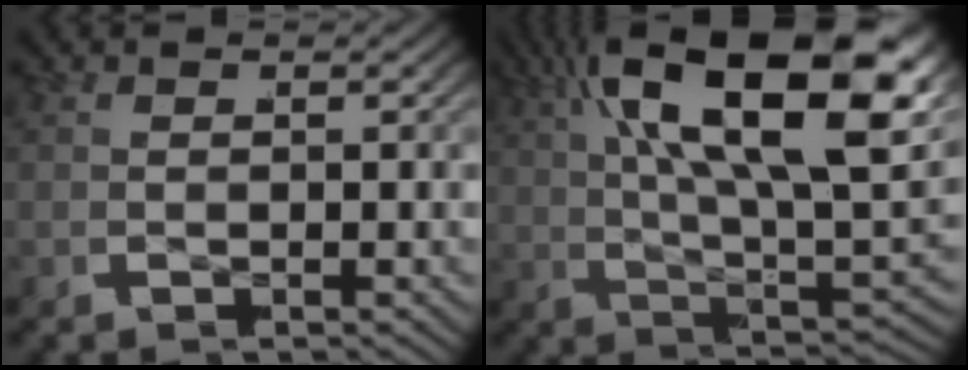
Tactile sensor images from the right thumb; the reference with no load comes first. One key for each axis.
{"total": 14.7, "fx": 3.9, "fy": 6.2, "fz": 12.8, "tx": -0.210, "ty": -0.007, "tz": 0.064}